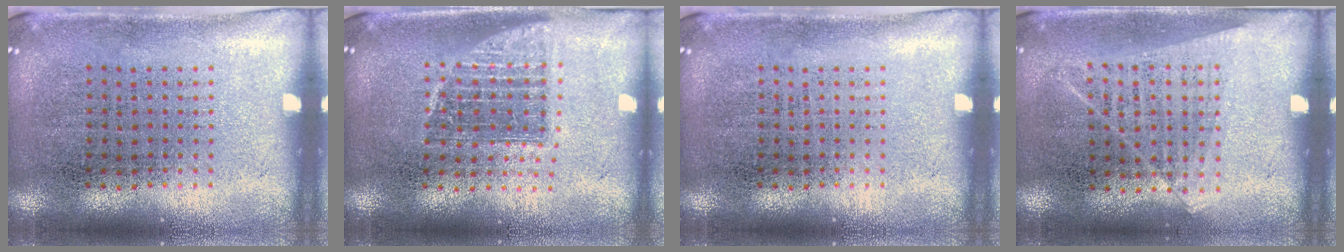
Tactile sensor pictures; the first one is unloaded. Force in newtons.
{"total": 1.3, "press": 1.1, "slide": 0.8}
{"total": 0.0}
{"total": 1.1, "press": 1.0, "slide": 0.6}